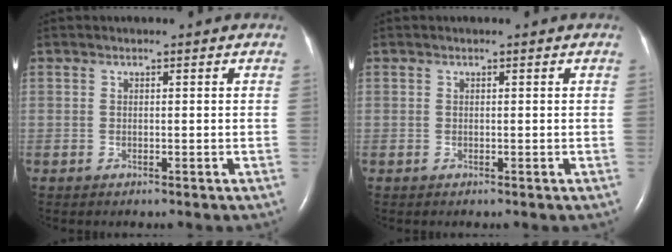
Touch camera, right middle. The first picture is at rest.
{"total": 0.0}